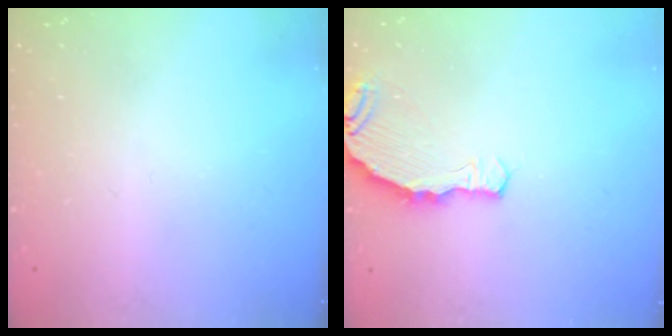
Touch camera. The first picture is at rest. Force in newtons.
{"total": 7.9, "press": 6.3, "slide": 4.9}